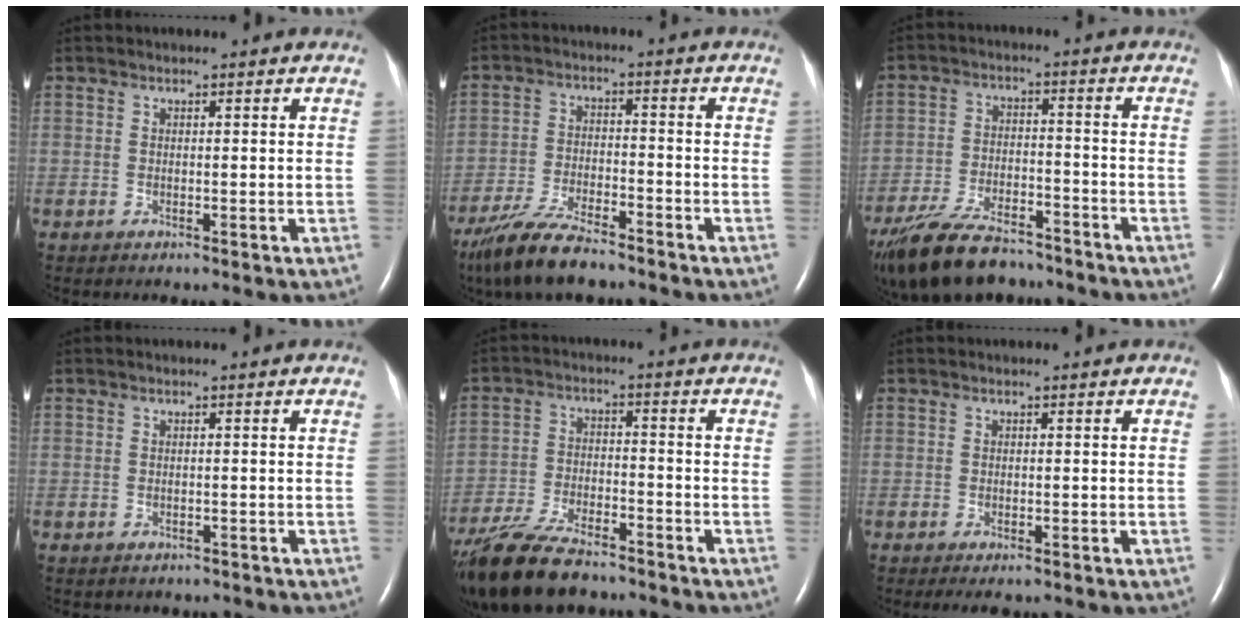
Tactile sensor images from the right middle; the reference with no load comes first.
{"total": 10.6, "force": [-8.6, 2.1, 5.9], "torque": [-0.119, -0.028, -0.152]}
{"total": 15.8, "force": [-12.9, 5.2, 7.6], "torque": [-0.171, -0.017, -0.214]}
{"total": 2.9, "force": [-2.5, 1.4, 0.5], "torque": [-0.008, 0.002, -0.025]}
{"total": 15.2, "force": [-12.4, 3.9, 7.9], "torque": [-0.173, -0.028, -0.213]}
{"total": 2.2, "force": [-1.6, 0.6, 1.3], "torque": [-0.020, -0.005, -0.020]}